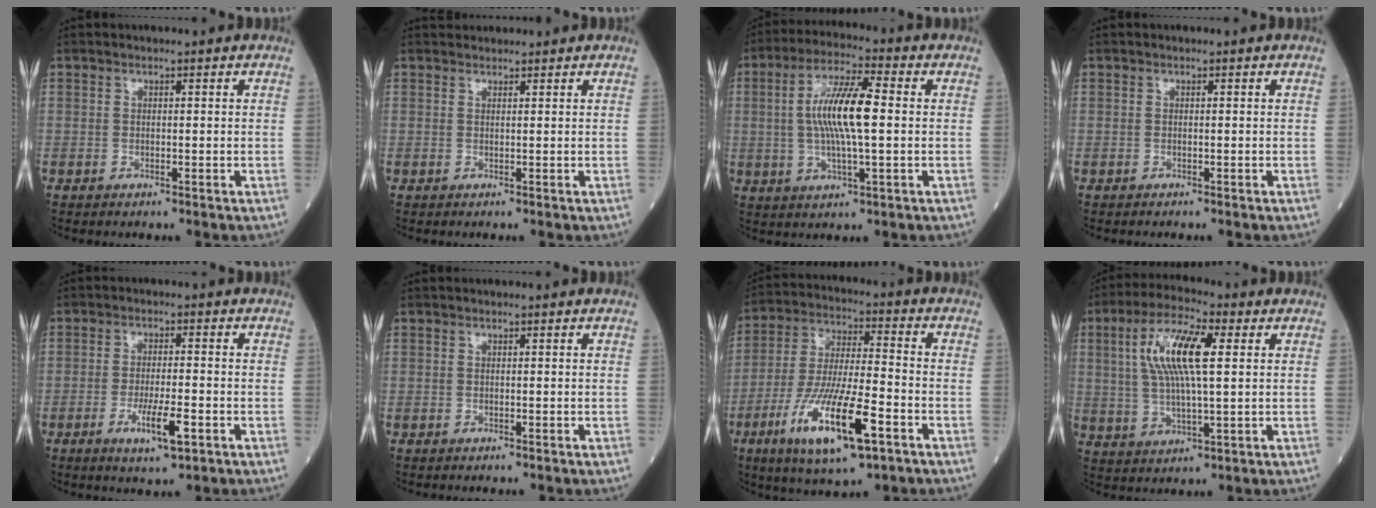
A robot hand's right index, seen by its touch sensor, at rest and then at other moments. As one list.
[{"total": 1.4, "force": [1.4, 0.3, -0.2], "torque": [0.001, 0.022, 0.024]}, {"total": 10.7, "force": [0.6, 1.7, 10.6], "torque": [-0.206, 0.010, 0.009]}, {"total": 0.0}, {"total": 6.0, "force": [-2.5, 0.8, 5.4], "torque": [-0.096, -0.007, -0.040]}, {"total": 0.0}, {"total": 15.9, "force": [-7.1, 2.8, 13.9], "torque": [-0.272, -0.021, -0.122]}, {"total": 11.6, "force": [2.8, 2.6, 10.9], "torque": [-0.223, 0.014, 0.051]}]